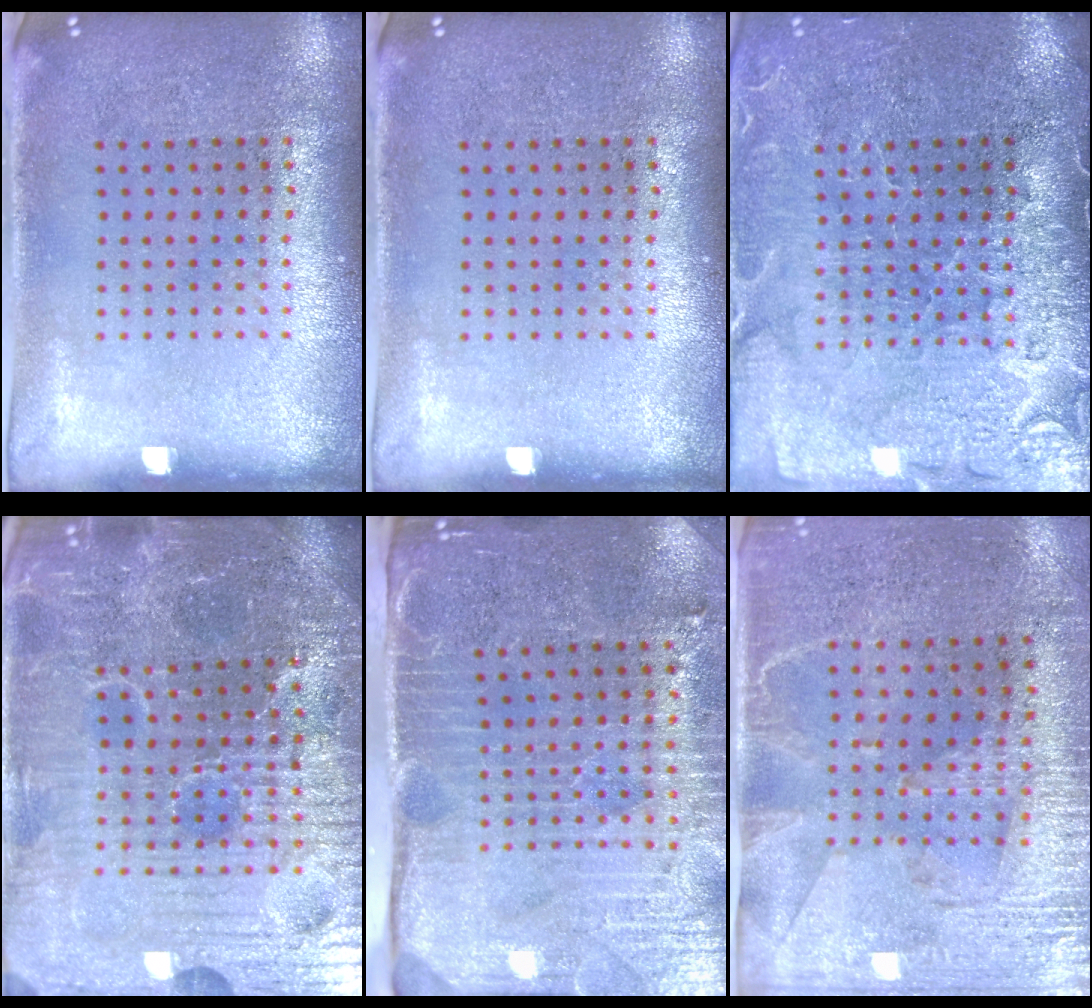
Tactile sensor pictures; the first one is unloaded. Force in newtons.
{"total": 0.0}
{"total": 3.7, "press": 3.4, "slide": 1.3}
{"total": 6.2, "press": 5.8, "slide": 2.1}
{"total": 4.4, "press": 3.7, "slide": 2.3}
{"total": 3.0, "press": 2.7, "slide": 1.3}